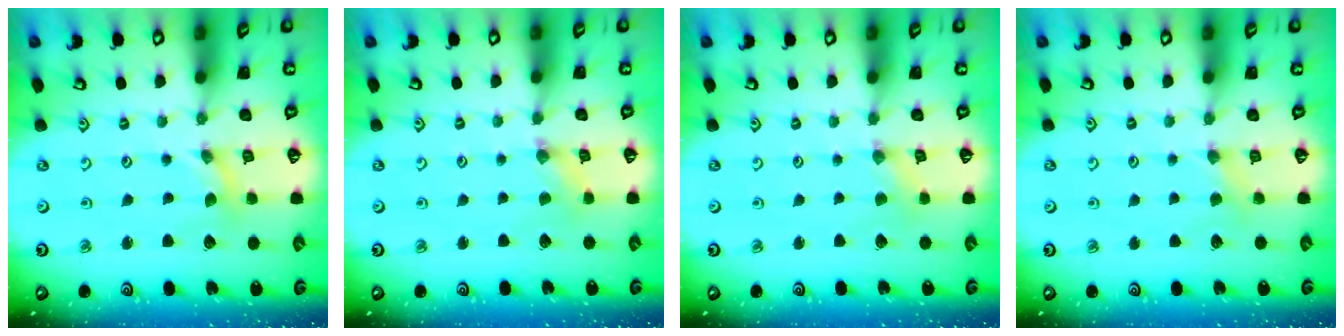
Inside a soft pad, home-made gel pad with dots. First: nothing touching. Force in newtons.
{"total": 1.0, "press": 1.0, "slide": 0.2}
{"total": 1.8, "press": 1.8, "slide": 0.4}
{"total": 2.7, "press": 2.7, "slide": 0.4}